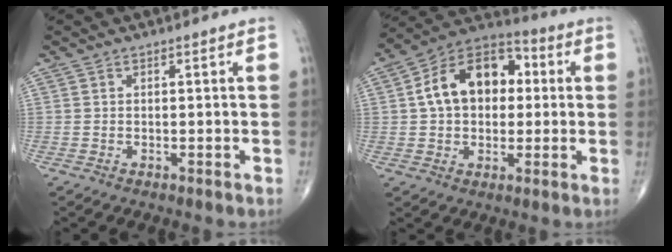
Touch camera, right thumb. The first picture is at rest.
{"total": 16.1, "force": [2.2, 11.0, 11.5], "torque": [-0.157, 0.028, 0.026]}